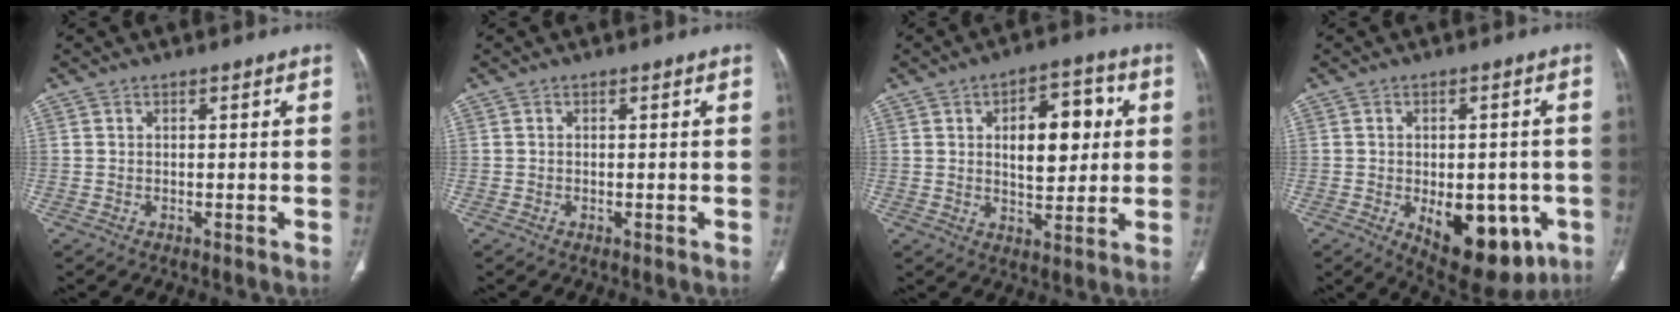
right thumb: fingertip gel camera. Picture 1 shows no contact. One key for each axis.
{"total": 0.0}
{"total": 12.0, "fx": 2.6, "fy": 6.4, "fz": 9.9, "tx": -0.107, "ty": 0.005, "tz": 0.039}
{"total": 15.9, "fx": -5.3, "fy": 8.8, "fz": 12.1, "tx": -0.141, "ty": 0.002, "tz": -0.053}